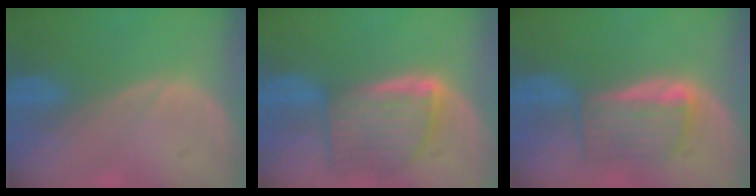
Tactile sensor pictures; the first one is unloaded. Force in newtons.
{"total": 8.1, "press": 7.3, "slide": 3.5}
{"total": 5.7, "press": 5.6, "slide": 1.1}